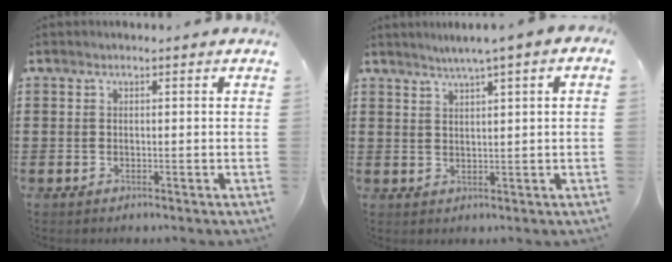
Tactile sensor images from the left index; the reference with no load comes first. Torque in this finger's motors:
{"motor_torque": [1.10, -1.04, 0.62, 0.15]}